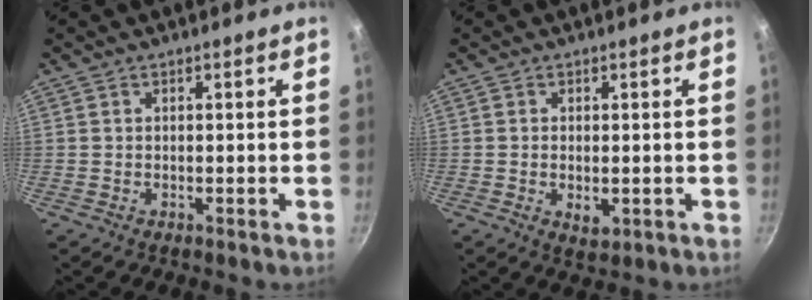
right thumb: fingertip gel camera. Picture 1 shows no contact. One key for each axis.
{"total": 3.2, "fx": -0.5, "fy": 1.9, "fz": 2.5, "tx": -0.040, "ty": -0.009, "tz": -0.005}